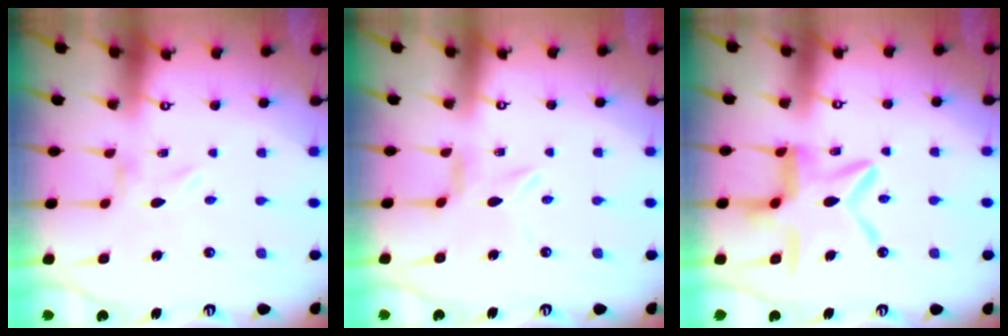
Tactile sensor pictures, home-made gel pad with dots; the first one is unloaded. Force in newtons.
{"total": 3.6, "press": 3.6, "slide": 0.5}
{"total": 13.1, "press": 13.0, "slide": 1.1}